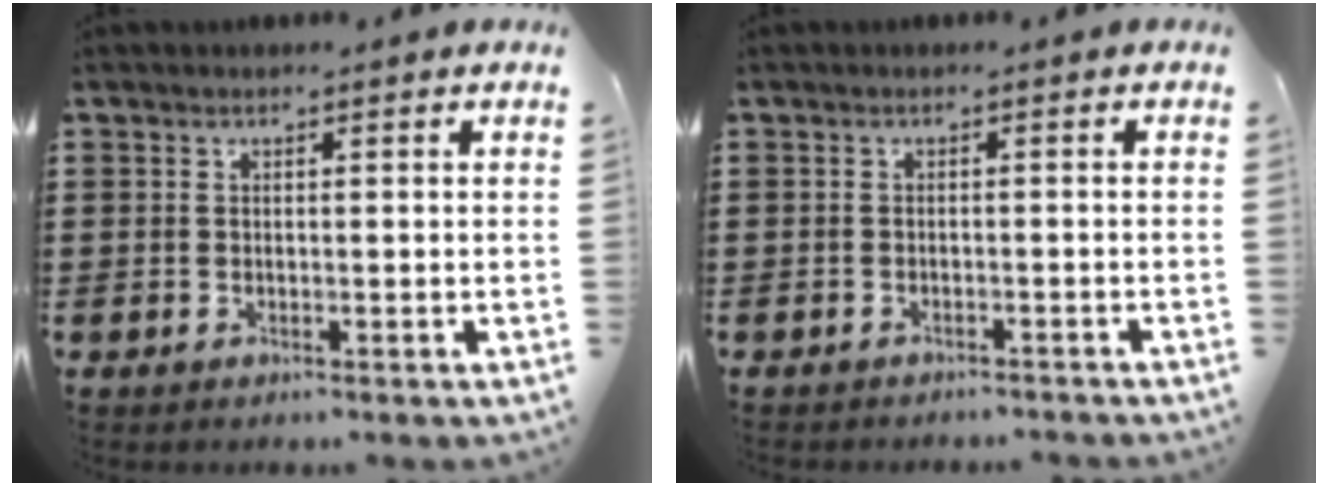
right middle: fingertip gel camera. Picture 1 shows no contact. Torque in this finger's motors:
{"motor_torque": [1.07, -1.07, 0.21, 0.03]}